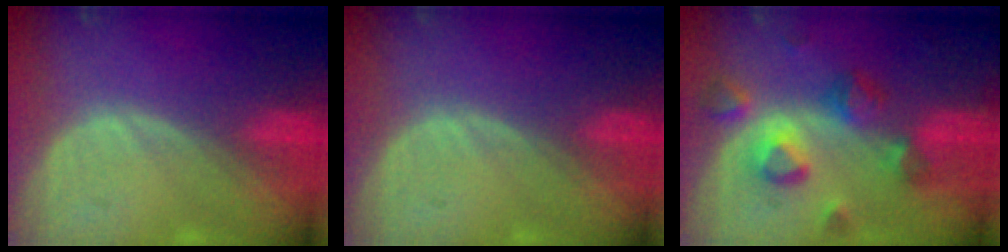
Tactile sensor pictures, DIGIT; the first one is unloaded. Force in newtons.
{"total": 0.0}
{"total": 8.0, "press": 7.7, "slide": 2.1}